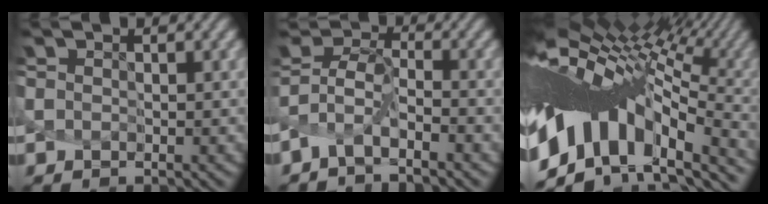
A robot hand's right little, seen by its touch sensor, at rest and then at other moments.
{"total": 2.5, "force": [-2.1, 0.3, 1.3], "torque": [-0.027, -0.002, -0.048]}
{"total": 13.6, "force": [-1.5, 6.6, 11.8], "torque": [-0.200, 0.013, -0.006]}